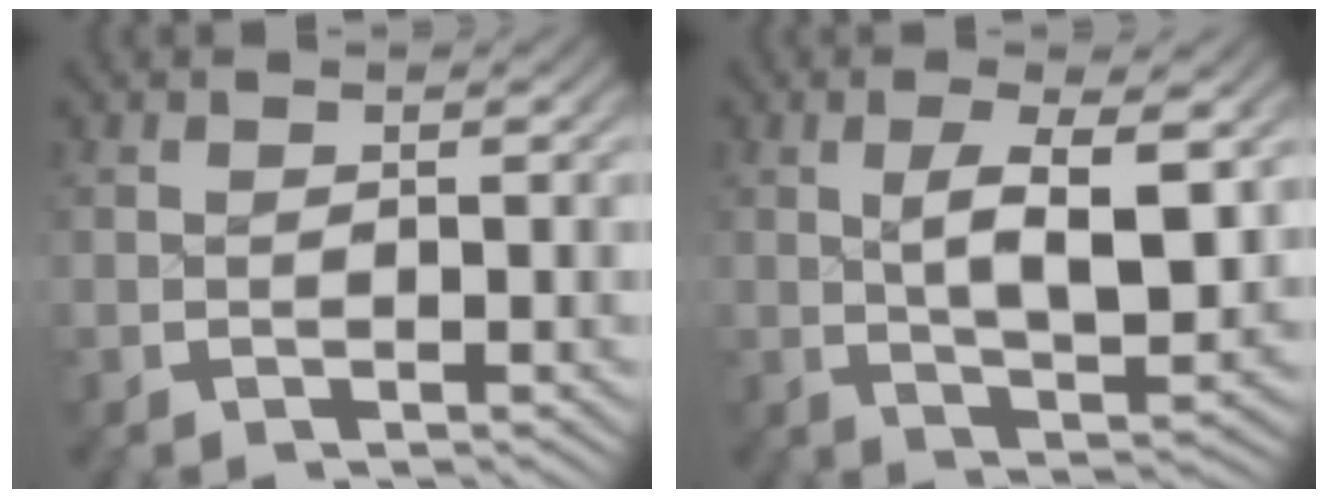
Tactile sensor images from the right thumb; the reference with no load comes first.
{"total": 5.9, "force": [1.1, 2.0, 5.4], "torque": [-0.099, -0.005, 0.023]}